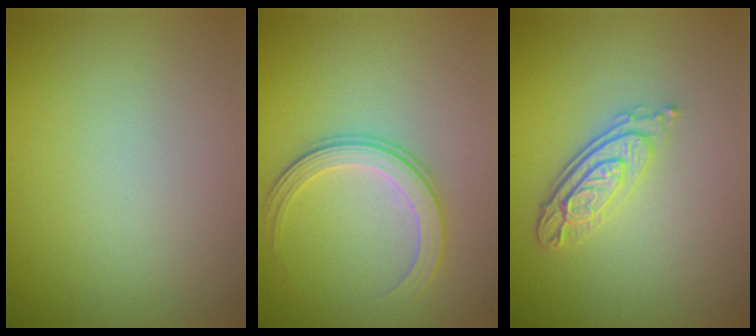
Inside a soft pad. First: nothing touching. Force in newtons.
{"total": 2.9, "press": 2.7, "slide": 1.0}
{"total": 4.0, "press": 2.8, "slide": 2.8}